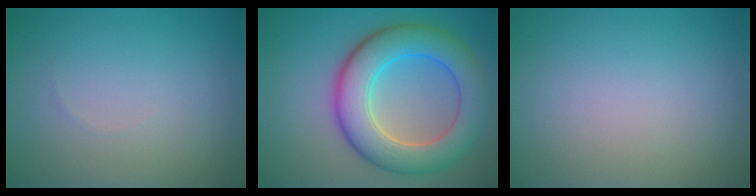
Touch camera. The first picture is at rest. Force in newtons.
{"total": 8.5, "press": 8.5, "slide": 0.4}
{"total": 0.0}